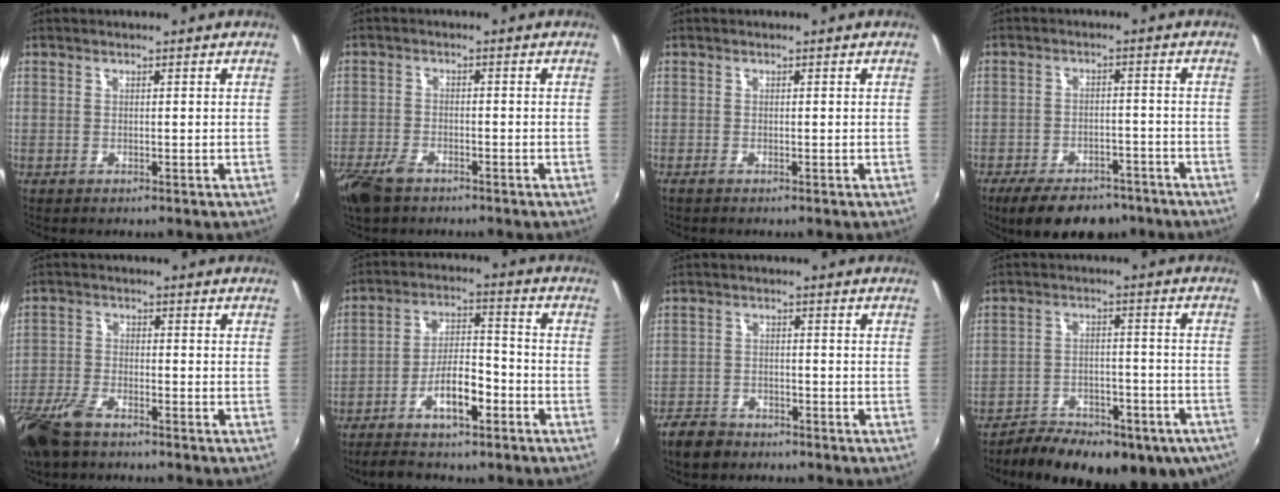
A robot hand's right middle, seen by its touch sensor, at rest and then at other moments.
{"total": 7.3, "force": [-5.2, 3.5, 3.8], "torque": [-0.106, -0.017, -0.102]}
{"total": 0.6, "force": [-0.5, 0.0, 0.3], "torque": [-0.006, -0.003, -0.012]}
{"total": 12.5, "force": [-9.4, 5.7, 5.9], "torque": [-0.131, -0.006, -0.135]}
{"total": 8.9, "force": [-6.6, 3.4, 4.9], "torque": [-0.124, -0.016, -0.136]}
{"total": 10.1, "force": [-6.4, 3.7, 7.0], "torque": [-0.133, 0.022, -0.103]}
{"total": 6.2, "force": [-4.9, 3.3, 2.0], "torque": [-0.067, 0.003, -0.086]}
{"total": 20.9, "force": [-15.2, 8.6, 11.4], "torque": [-0.199, -0.025, -0.198]}